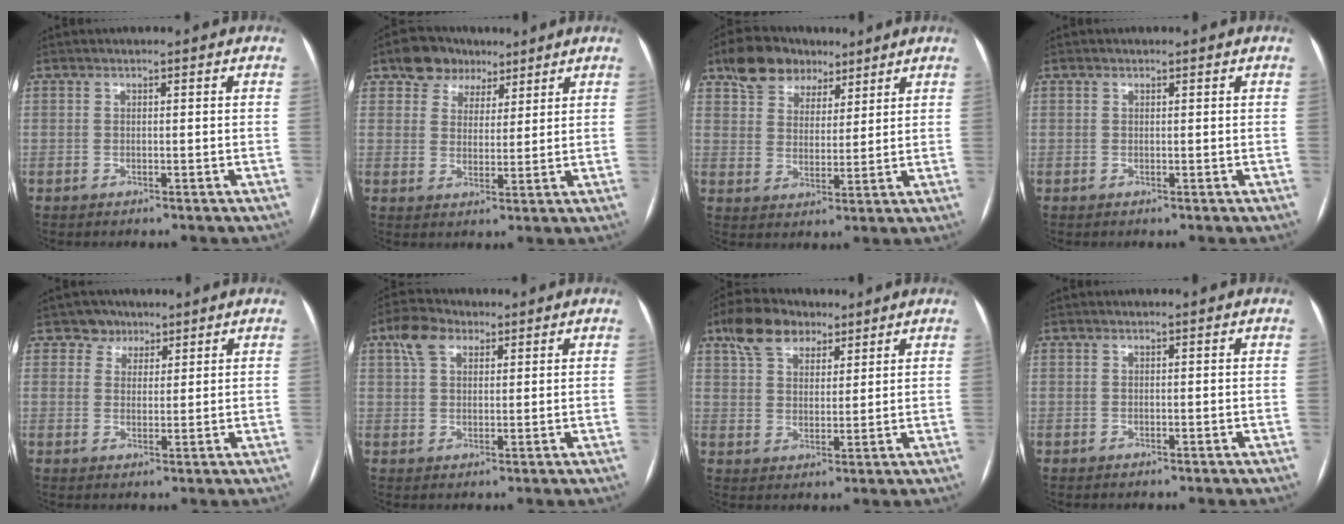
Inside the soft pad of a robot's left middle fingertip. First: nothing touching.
{"total": 6.6, "force": [4.4, 4.7, 1.3], "torque": [-0.023, 0.021, 0.074]}
{"total": 8.7, "force": [6.1, 5.6, 2.8], "torque": [-0.051, 0.027, 0.108]}
{"total": 0.0}
{"total": 3.5, "force": [2.4, 2.5, -0.1], "torque": [0.008, 0.004, 0.033]}
{"total": 5.3, "force": [2.9, 3.3, 3.1], "torque": [-0.069, 0.025, 0.055]}
{"total": 8.5, "force": [5.7, 4.9, 4.1], "torque": [-0.079, 0.028, 0.103]}
{"total": 0.0}